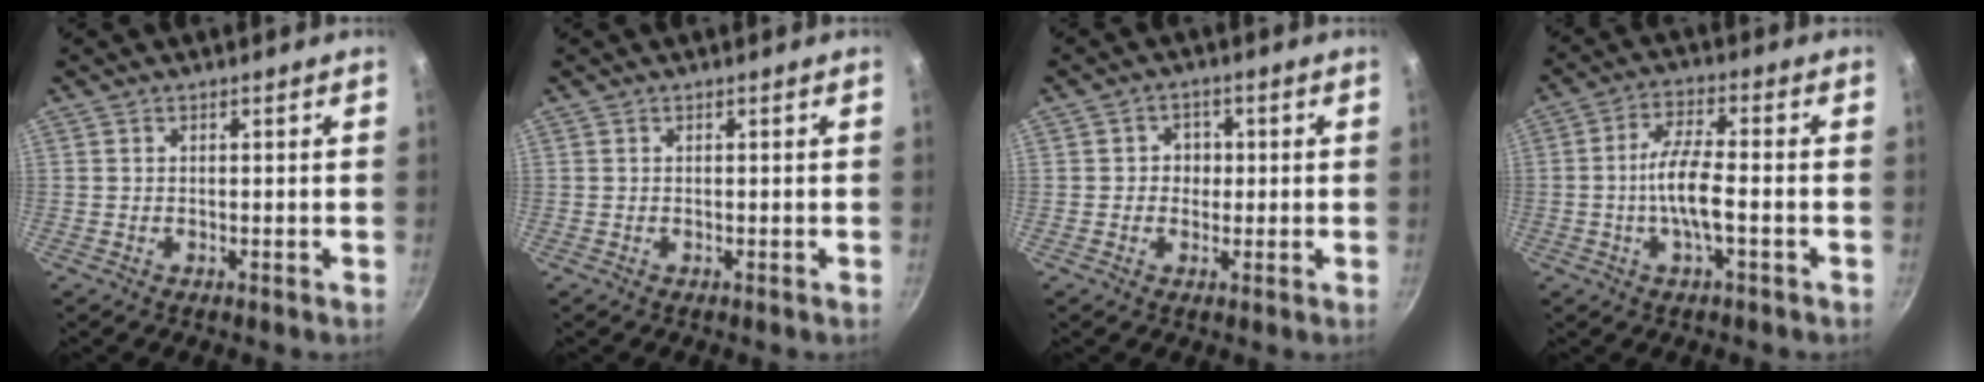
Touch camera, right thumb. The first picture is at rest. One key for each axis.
{"total": 0.0}
{"total": 3.6, "fx": 0.1, "fy": 3.3, "fz": 1.3, "tx": 0.006, "ty": 0.004, "tz": -0.003}
{"total": 8.1, "fx": -1.9, "fy": 2.4, "fz": 7.5, "tx": -0.147, "ty": 0.023, "tz": -0.043}